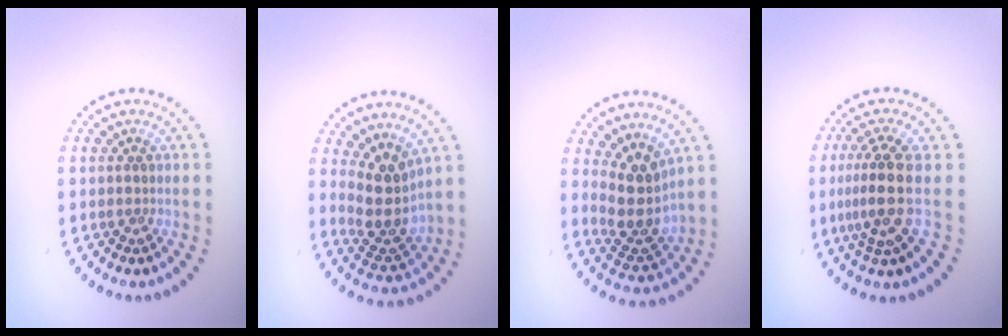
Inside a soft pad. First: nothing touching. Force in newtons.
{"total": 4.0, "press": 3.2, "slide": 2.4}
{"total": 4.0, "press": 3.2, "slide": 2.4}
{"total": 3.9, "press": 3.0, "slide": 2.5}